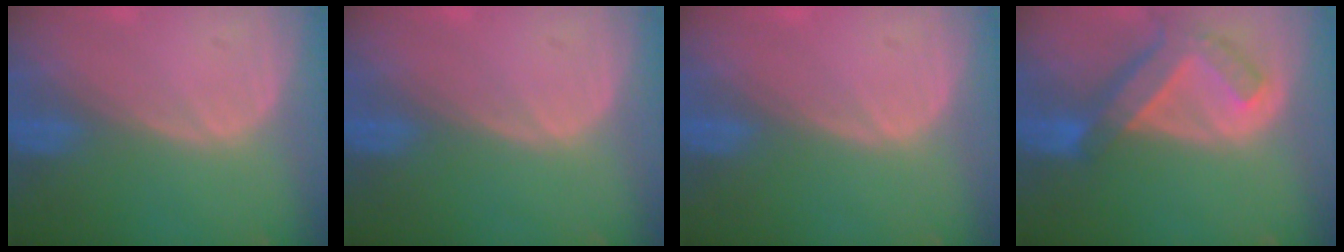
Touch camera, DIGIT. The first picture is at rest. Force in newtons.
{"total": 0.0}
{"total": 0.5, "press": 0.1, "slide": 0.5}
{"total": 7.6, "press": 6.6, "slide": 3.8}